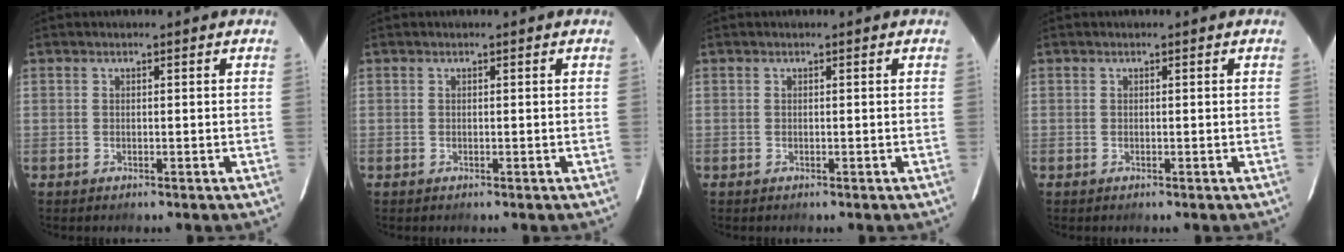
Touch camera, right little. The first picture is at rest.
{"total": 0.0}
{"total": 0.0}
{"total": 0.0}